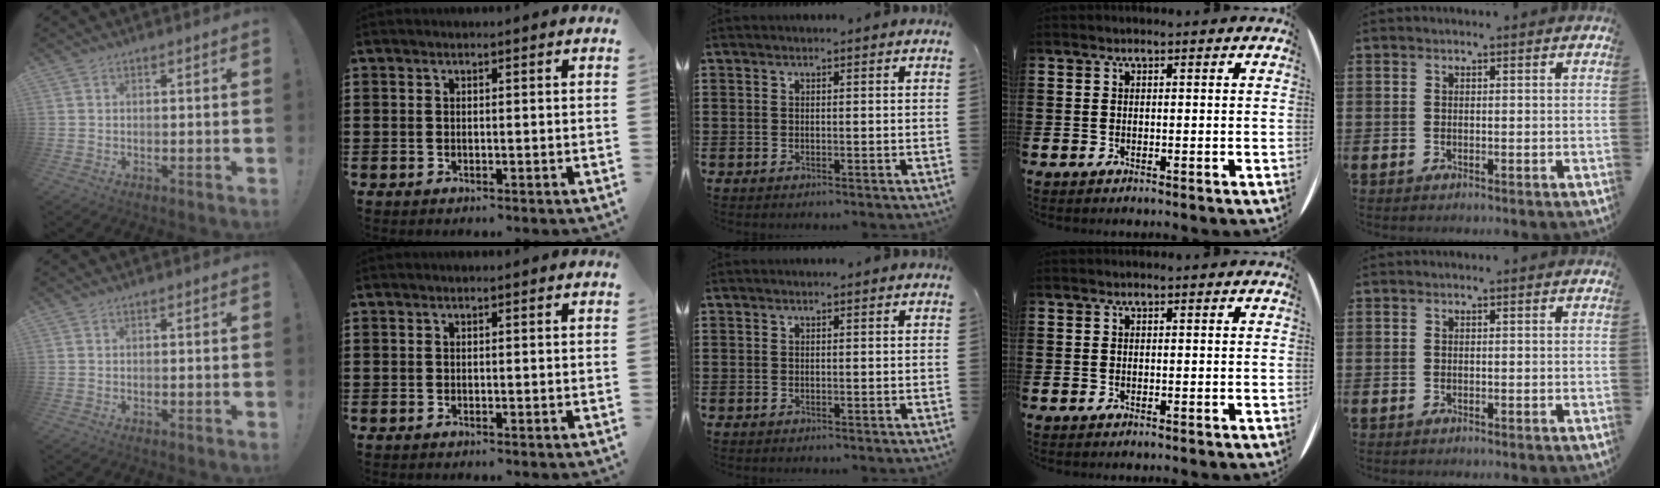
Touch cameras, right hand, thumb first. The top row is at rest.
{}